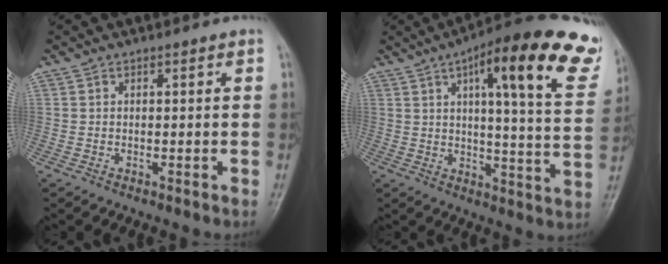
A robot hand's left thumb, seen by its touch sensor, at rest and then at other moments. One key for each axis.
{"total": 24.7, "fx": 13.2, "fy": 5.9, "fz": 20.0, "tx": -0.250, "ty": -0.029, "tz": 0.162}